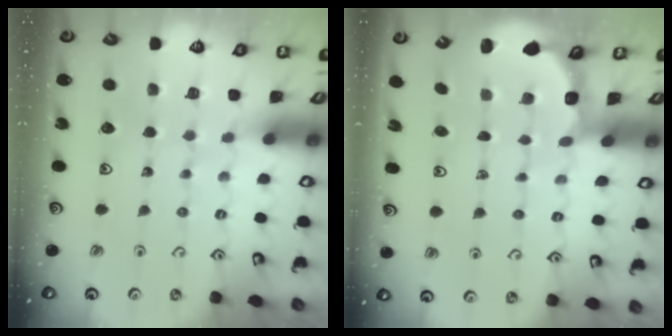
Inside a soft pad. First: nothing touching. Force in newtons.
{"total": 3.0, "press": 2.3, "slide": 1.8}